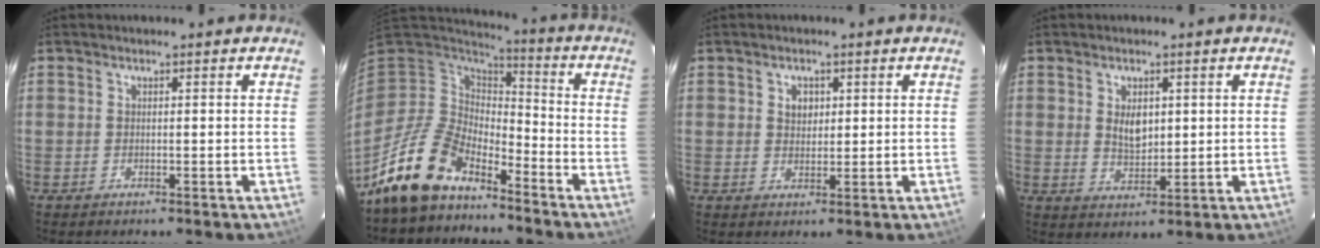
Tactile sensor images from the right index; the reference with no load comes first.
{"total": 14.5, "force": [-11.5, 6.2, 6.4], "torque": [-0.143, -0.002, -0.214]}
{"total": 2.8, "force": [1.0, 2.3, 1.4], "torque": [-0.018, 0.006, 0.018]}
{"total": 4.6, "force": [1.1, 2.8, 3.4], "torque": [-0.058, -0.001, 0.024]}